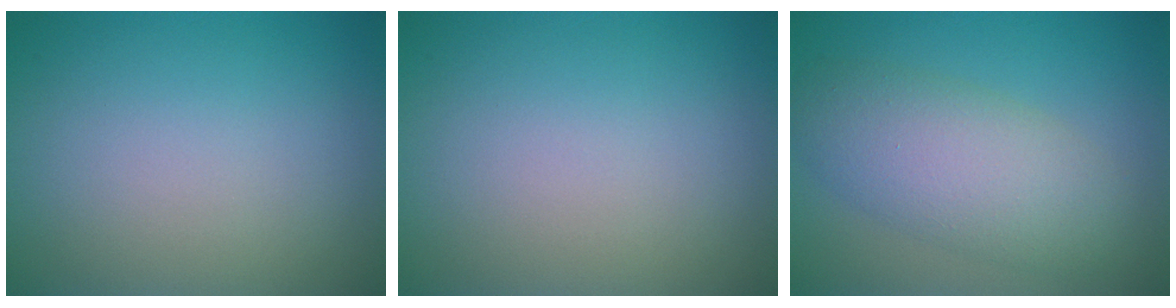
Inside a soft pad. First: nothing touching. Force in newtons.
{"total": 0.0}
{"total": 6.1, "press": 6.1, "slide": 0.2}